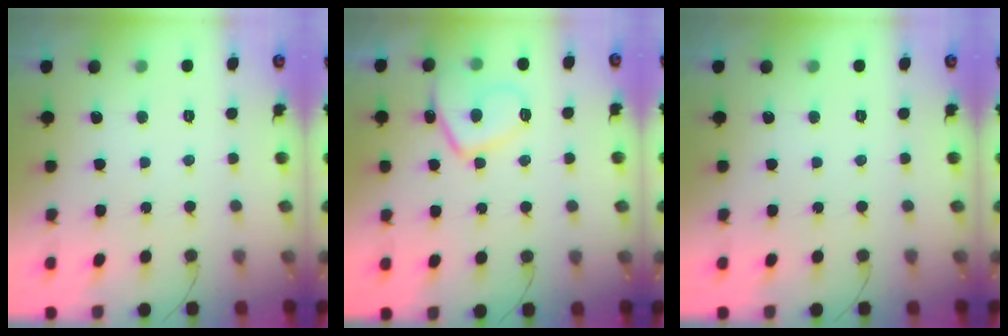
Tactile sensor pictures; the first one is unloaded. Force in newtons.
{"total": 9.1, "press": 8.9, "slide": 1.5}
{"total": 0.0}